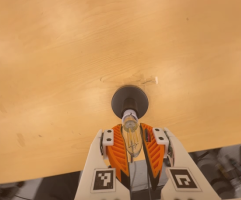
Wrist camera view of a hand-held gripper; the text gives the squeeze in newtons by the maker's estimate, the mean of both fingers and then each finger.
{"total": 20.8, "left": 21.3, "right": 20.3}